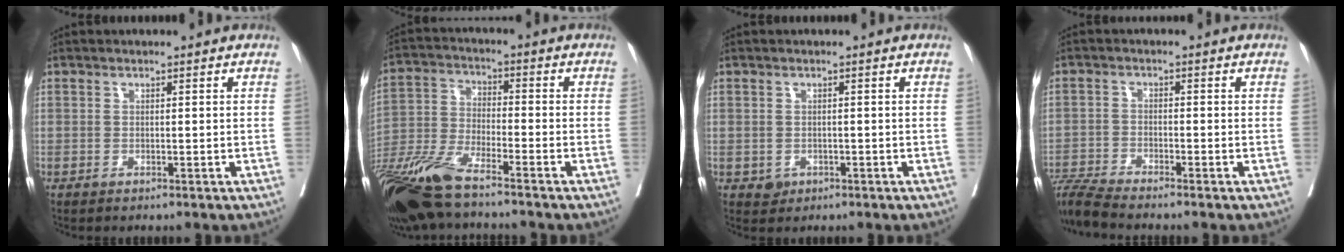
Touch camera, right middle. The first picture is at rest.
{"total": 13.2, "force": [-10.3, 1.8, 8.1], "torque": [-0.170, -0.031, -0.199]}
{"total": 1.5, "force": [-0.6, 1.4, 0.5], "torque": [-0.003, 0.004, -0.003]}
{"total": 5.0, "force": [-4.7, -1.3, 1.1], "torque": [-0.025, -0.016, -0.092]}